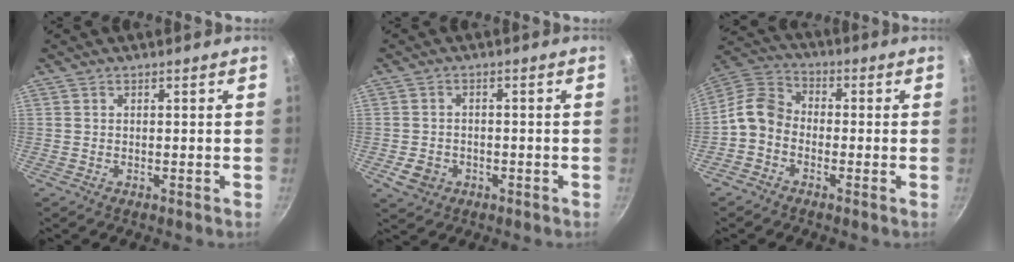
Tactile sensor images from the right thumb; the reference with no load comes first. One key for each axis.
{"total": 4.3, "fx": -1.6, "fy": 3.5, "fz": 2.0, "tx": -0.033, "ty": 0.015, "tz": -0.021}
{"total": 8.2, "fx": -2.6, "fy": 6.4, "fz": 4.5, "tx": -0.077, "ty": 0.042, "tz": -0.074}